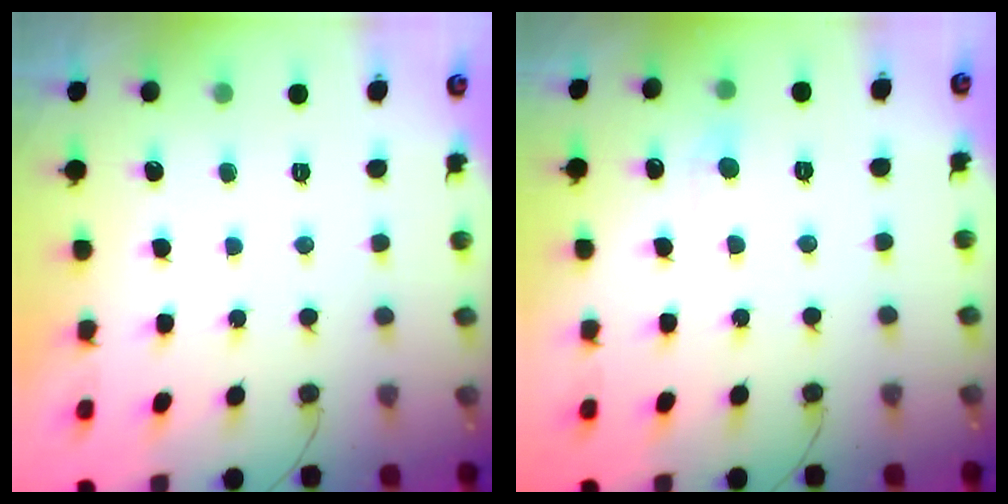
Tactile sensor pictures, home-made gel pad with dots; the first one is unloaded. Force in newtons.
{"total": 5.5, "press": 5.4, "slide": 0.8}